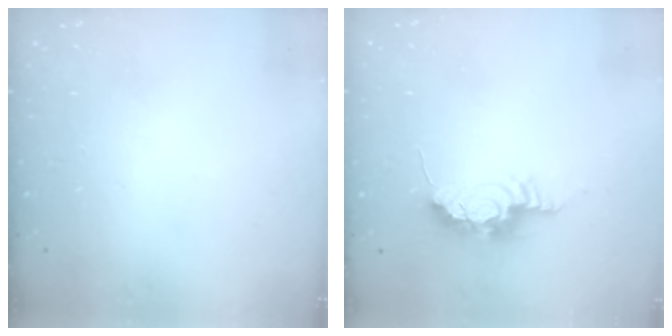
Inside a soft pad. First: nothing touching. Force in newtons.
{"total": 9.4, "press": 8.8, "slide": 3.4}